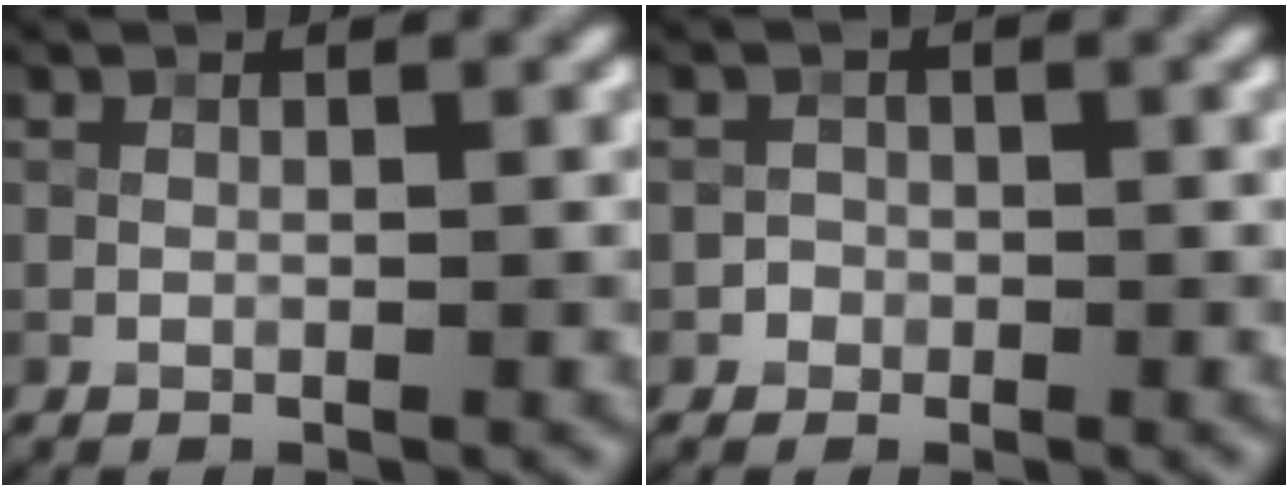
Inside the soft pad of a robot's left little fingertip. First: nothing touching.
{"total": 0.9, "force": [-0.3, 0.8, -0.1], "torque": [0.014, 0.001, -0.007]}